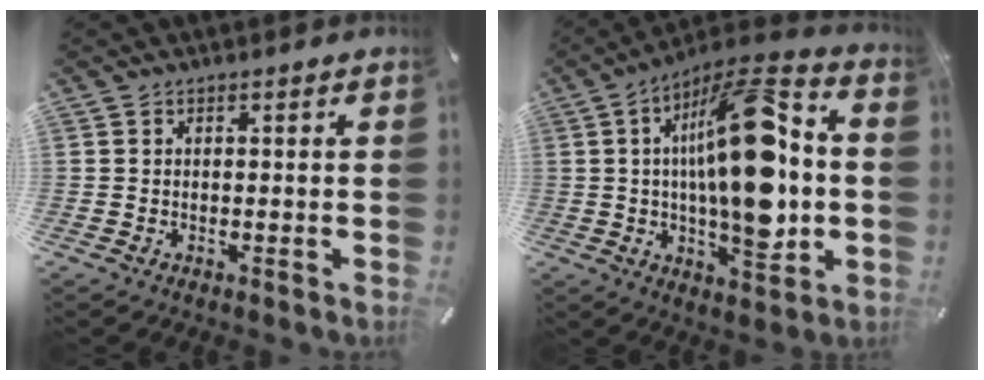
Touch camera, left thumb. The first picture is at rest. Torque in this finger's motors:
{"motor_torque": [0.71, 2.12, 2.77, 0.00, 0.35]}